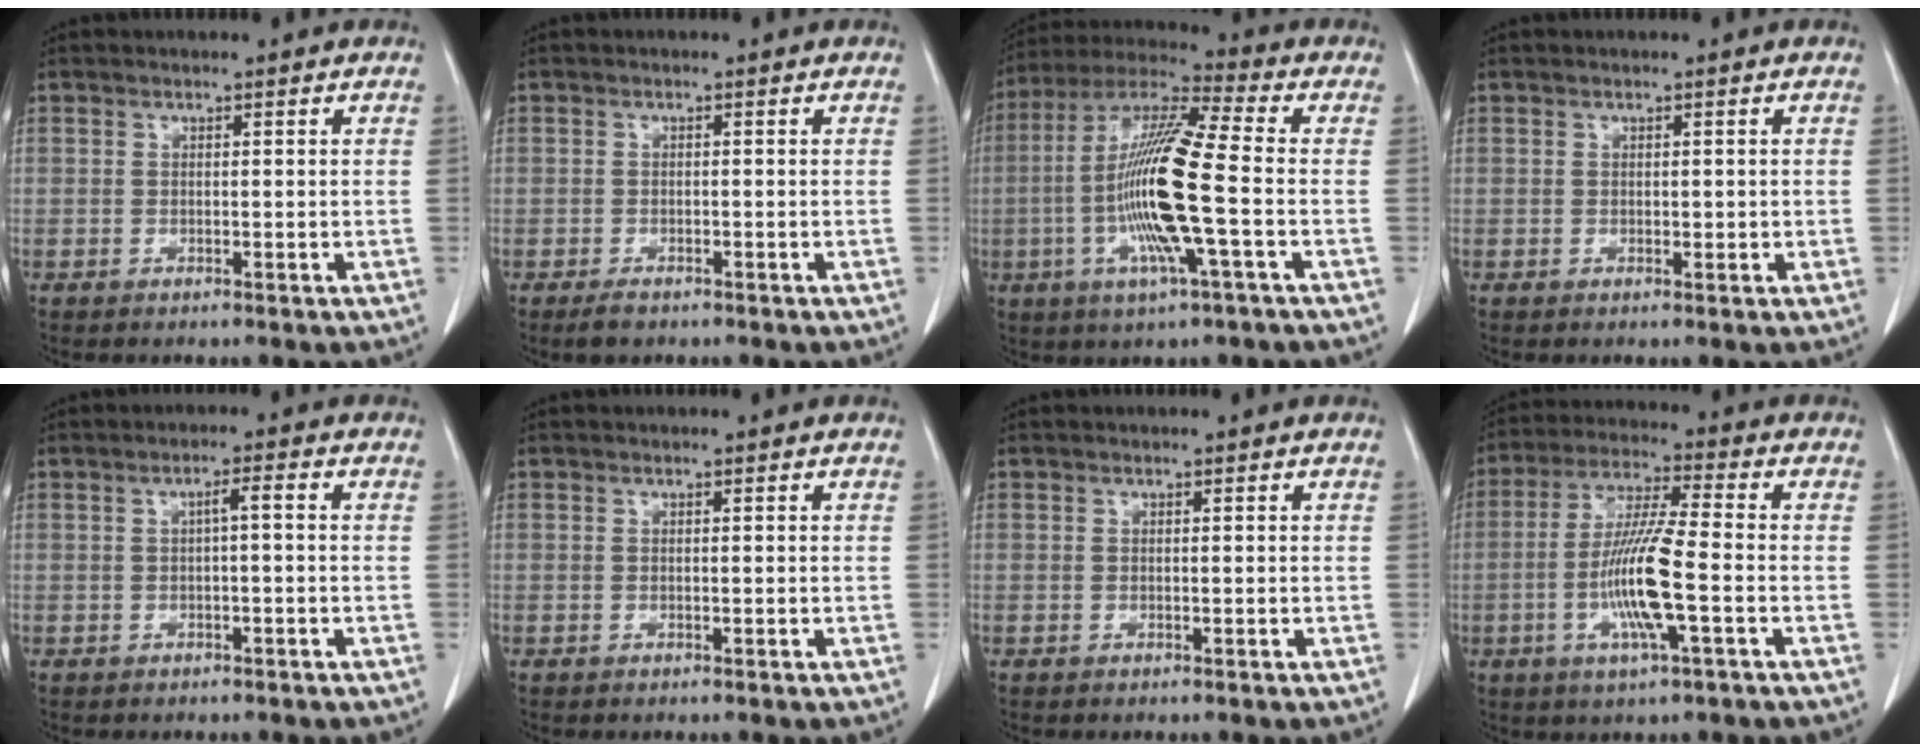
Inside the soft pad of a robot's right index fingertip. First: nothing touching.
{"total": 1.9, "force": [-1.3, 1.0, 0.9], "torque": [-0.020, -0.001, -0.019]}
{"total": 16.1, "force": [-2.9, 0.5, 15.8], "torque": [-0.321, -0.005, -0.064]}
{"total": 1.0, "force": [0.0, 0.6, 0.7], "torque": [-0.009, -0.001, 0.001]}
{"total": 2.1, "force": [0.1, 0.2, 2.1], "torque": [-0.034, 0.006, 0.001]}
{"total": 0.0}
{"total": 0.0}
{"total": 11.6, "force": [-2.8, 0.4, 11.2], "torque": [-0.222, -0.009, -0.059]}